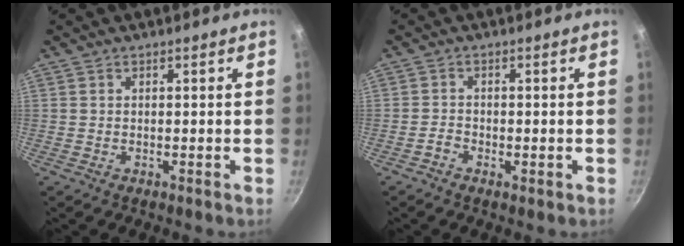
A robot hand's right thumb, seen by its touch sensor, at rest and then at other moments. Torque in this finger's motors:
{"motor_torque": [-0.31, 0.03, -0.15, 0.01, 0.04]}